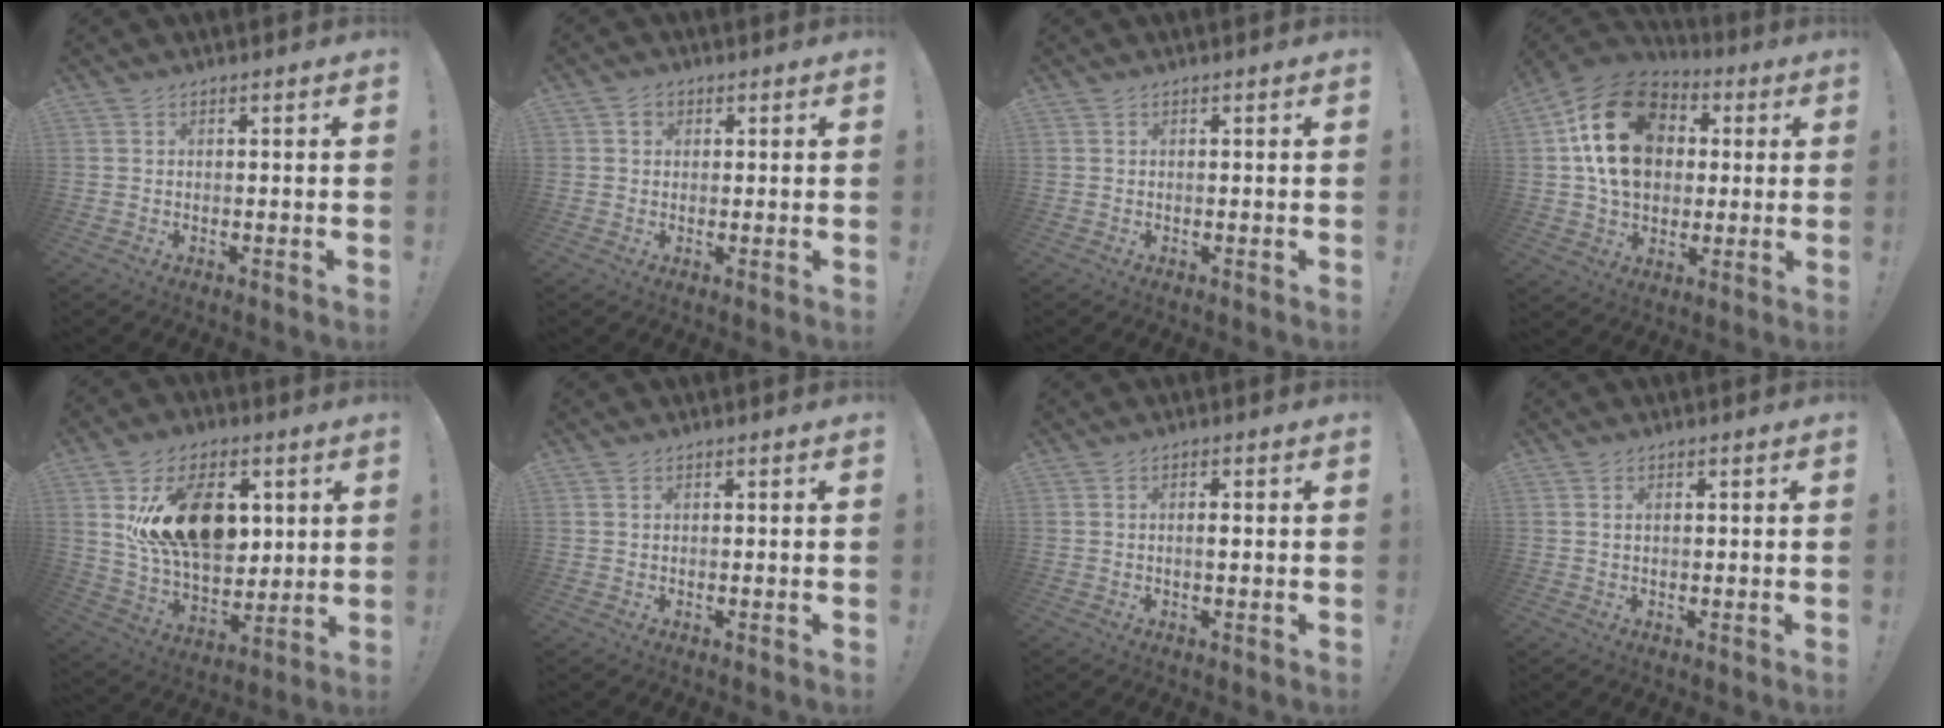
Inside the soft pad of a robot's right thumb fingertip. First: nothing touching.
{"total": 2.3, "force": [0.8, 2.1, 0.8], "torque": [-0.008, -0.003, 0.013]}
{"total": 0.0}
{"total": 21.8, "force": [4.2, 16.3, 14.0], "torque": [-0.219, 0.009, 0.086]}
{"total": 21.6, "force": [6.0, 14.3, 15.0], "torque": [-0.235, -0.025, 0.112]}
{"total": 0.5, "force": [0.4, 0.4, 0.2], "torque": [-0.003, 0.001, 0.007]}
{"total": 1.5, "force": [-0.3, 0.2, 1.5], "torque": [-0.013, -0.004, -0.010]}
{"total": 1.2, "force": [0.5, 0.7, 0.9], "torque": [-0.014, 0.001, 0.007]}